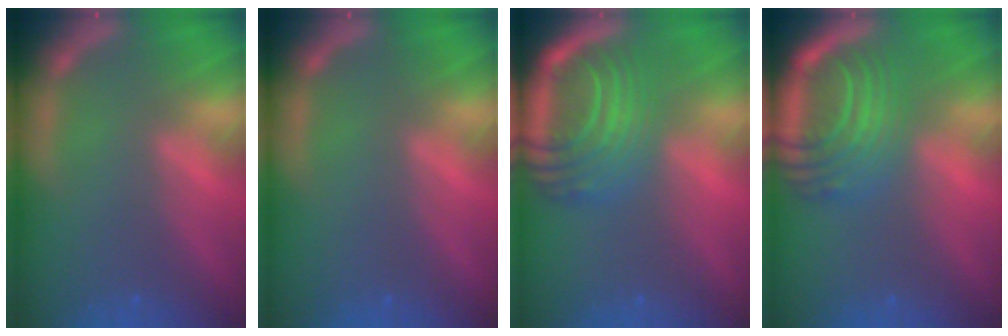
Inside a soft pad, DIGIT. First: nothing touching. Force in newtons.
{"total": 0.0}
{"total": 10.1}
{"total": 9.0}